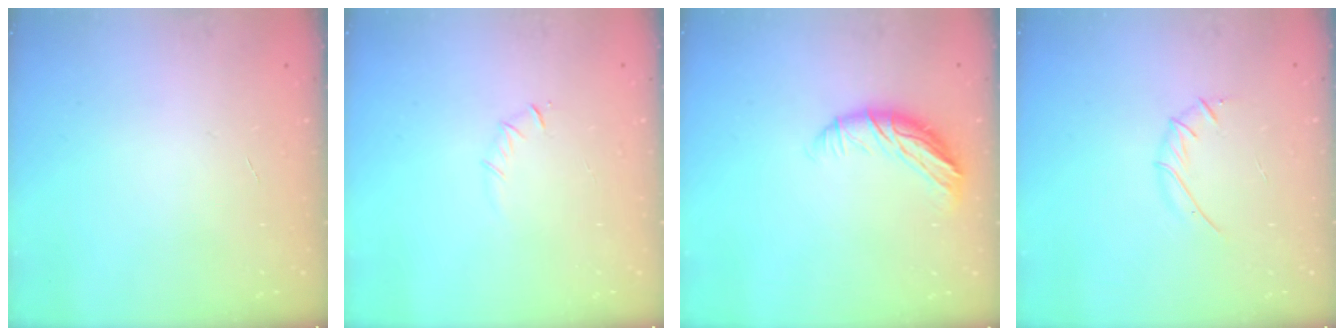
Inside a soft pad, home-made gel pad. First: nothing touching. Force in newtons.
{"total": 3.5, "press": 3.3, "slide": 1.2}
{"total": 10.2, "press": 10.2, "slide": 0.1}
{"total": 4.2, "press": 4.1, "slide": 1.2}